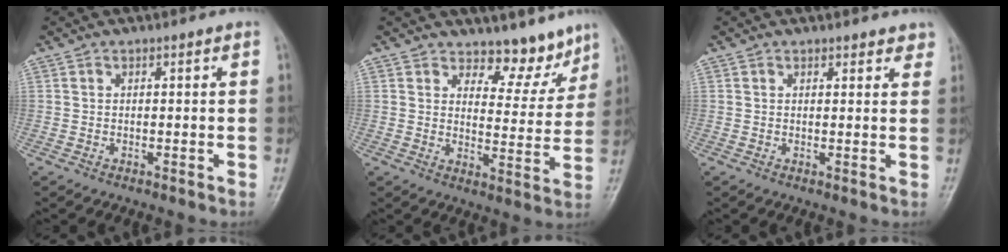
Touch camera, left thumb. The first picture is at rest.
{"total": 7.8, "force": [6.7, 3.5, 1.7], "torque": [0.012, -0.060, 0.098]}
{"total": 2.6, "force": [2.2, 1.1, 0.9], "torque": [0.014, -0.007, 0.019]}